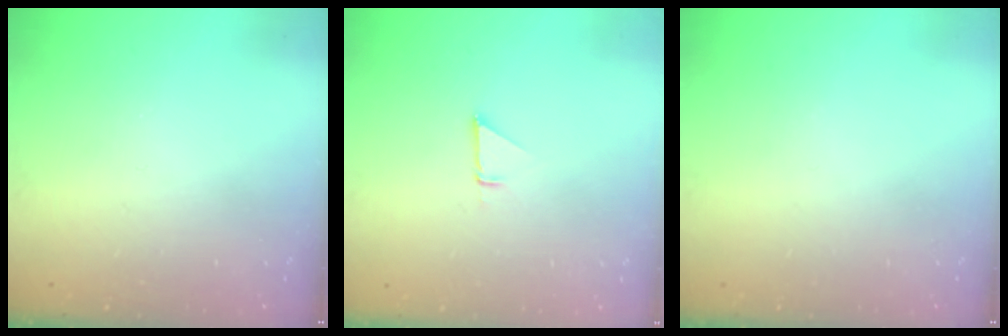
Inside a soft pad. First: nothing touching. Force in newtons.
{"total": 1.5, "press": 1.5, "slide": 0.0}
{"total": 0.0}